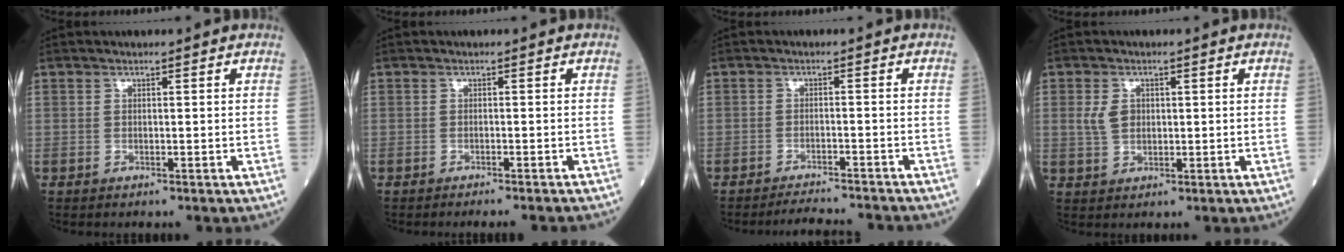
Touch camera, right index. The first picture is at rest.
{"total": 6.1, "force": [-5.7, -0.3, 2.1], "torque": [-0.018, -0.019, -0.066]}
{"total": 8.1, "force": [-7.9, -0.1, 1.8], "torque": [-0.024, -0.009, -0.107]}
{"total": 3.1, "force": [0.6, 2.2, 2.1], "torque": [-0.045, 0.008, 0.014]}